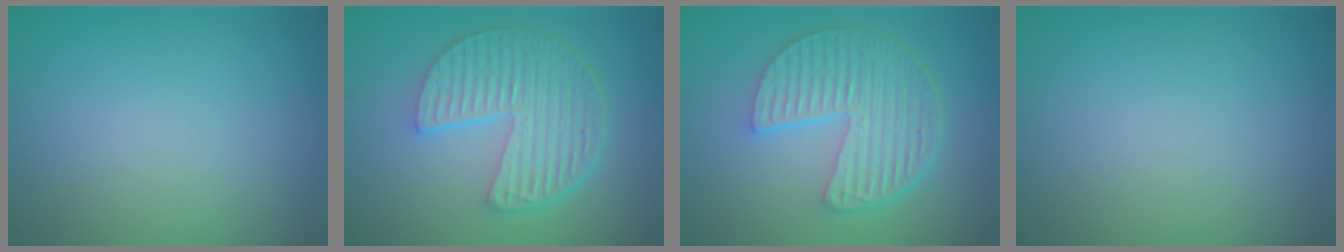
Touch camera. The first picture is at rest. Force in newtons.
{"total": 6.2, "press": 4.5, "slide": 4.2}
{"total": 6.2, "press": 4.5, "slide": 4.2}
{"total": 0.0}